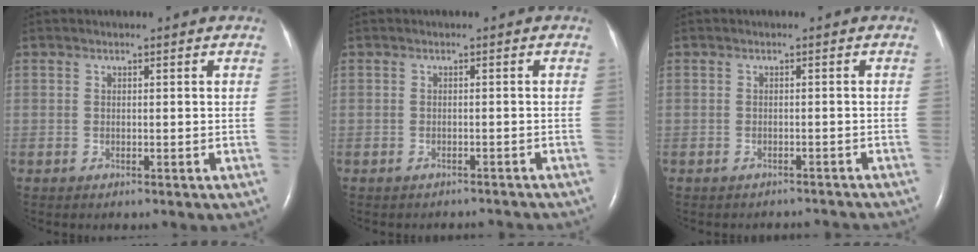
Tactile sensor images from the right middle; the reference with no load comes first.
{"total": 4.1, "force": [-3.9, 1.0, 0.6], "torque": [-0.002, -0.003, -0.042]}
{"total": 4.9, "force": [-4.7, 1.2, 0.6], "torque": [0.000, -0.002, -0.049]}